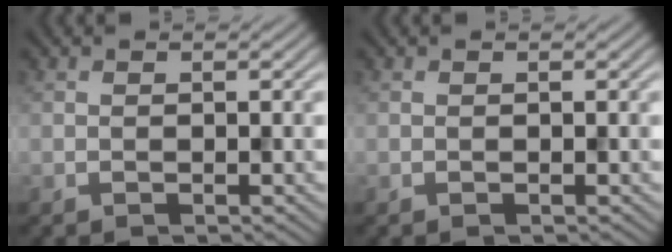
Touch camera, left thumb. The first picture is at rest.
{"total": 0.0}